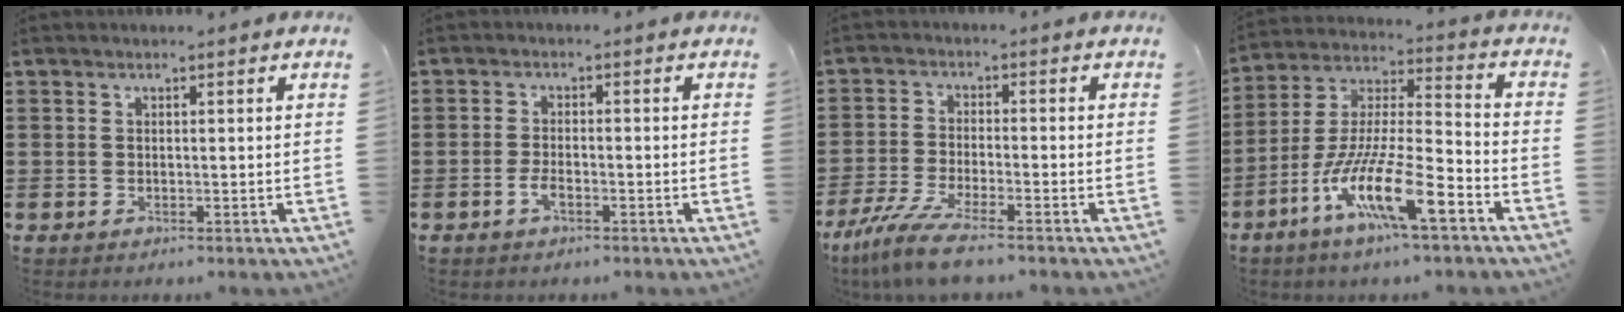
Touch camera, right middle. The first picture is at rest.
{"total": 2.3, "force": [-1.1, 0.7, 1.8], "torque": [-0.047, -0.003, -0.027]}
{"total": 6.7, "force": [-5.4, 0.3, 4.0], "torque": [-0.096, -0.018, -0.106]}
{"total": 13.7, "force": [-8.5, 2.1, 10.5], "torque": [-0.221, -0.004, -0.168]}